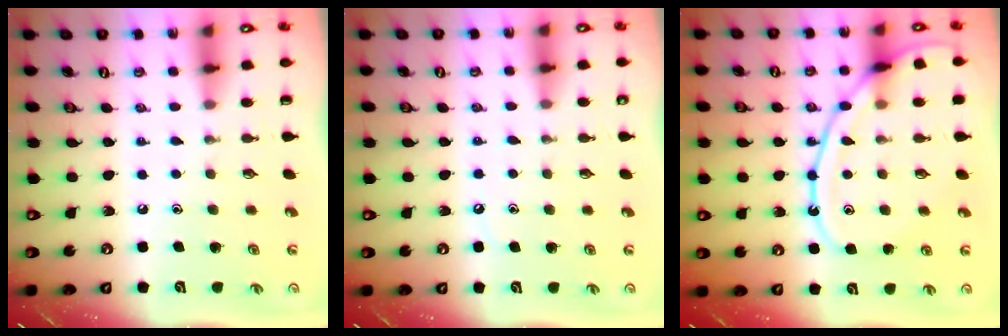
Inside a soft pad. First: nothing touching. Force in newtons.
{"total": 3.6, "press": 3.6, "slide": 0.4}
{"total": 14.8, "press": 14.8, "slide": 1.2}